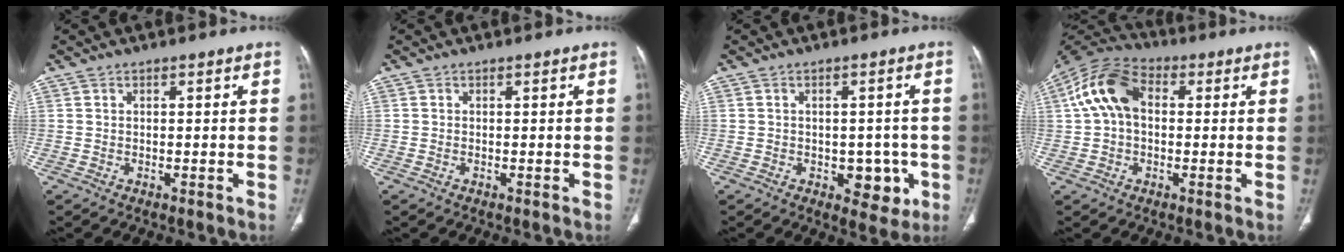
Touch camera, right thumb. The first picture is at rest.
{"total": 0.0}
{"total": 6.4, "force": [-2.0, 4.2, 4.4], "torque": [-0.019, 0.005, -0.019]}
{"total": 11.9, "force": [1.6, 8.1, 8.6], "torque": [-0.161, 0.032, 0.016]}